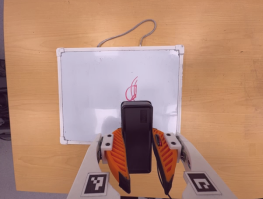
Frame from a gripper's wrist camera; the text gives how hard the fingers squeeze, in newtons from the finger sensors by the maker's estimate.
{"total": 7.0, "left": 5.5, "right": 8.5}